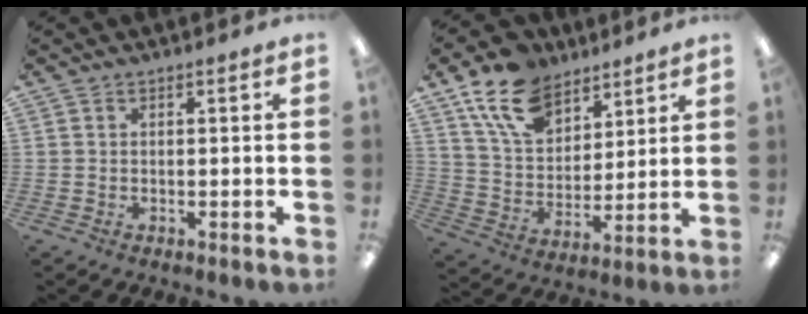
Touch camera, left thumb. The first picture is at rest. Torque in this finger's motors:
{"motor_torque": [0.15, 0.12, 1.36, -1.41, 0.17]}